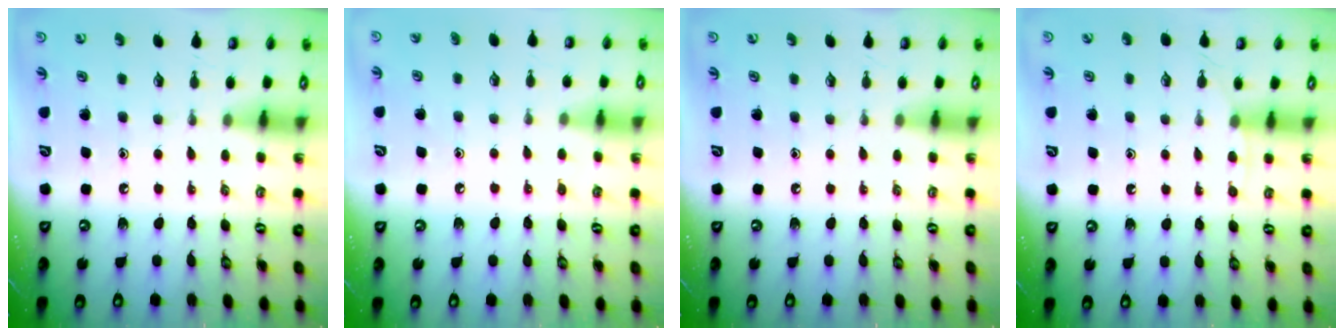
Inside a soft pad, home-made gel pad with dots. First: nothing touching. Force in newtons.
{"total": 3.2, "press": 3.2, "slide": 0.4}
{"total": 0.0}
{"total": 3.5, "press": 3.5, "slide": 0.4}